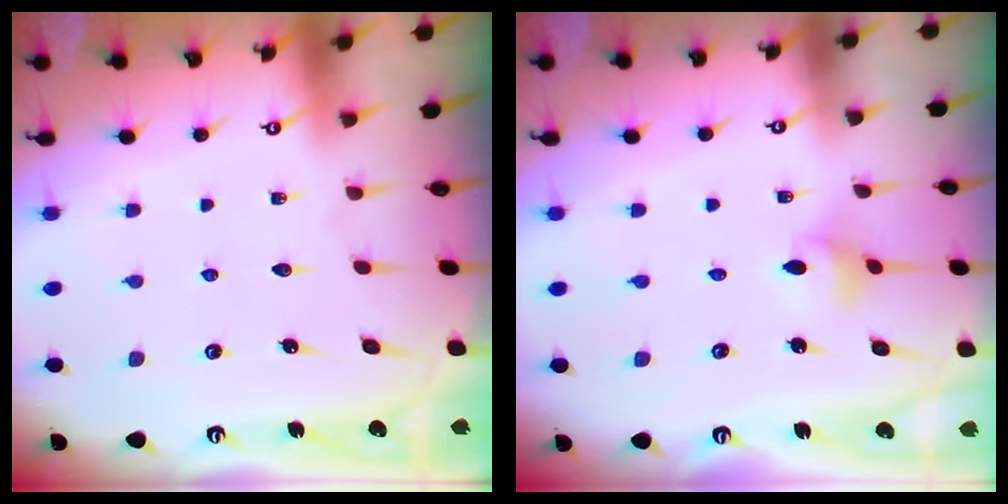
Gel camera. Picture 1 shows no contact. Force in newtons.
{"total": 3.8, "press": 3.7, "slide": 0.7}